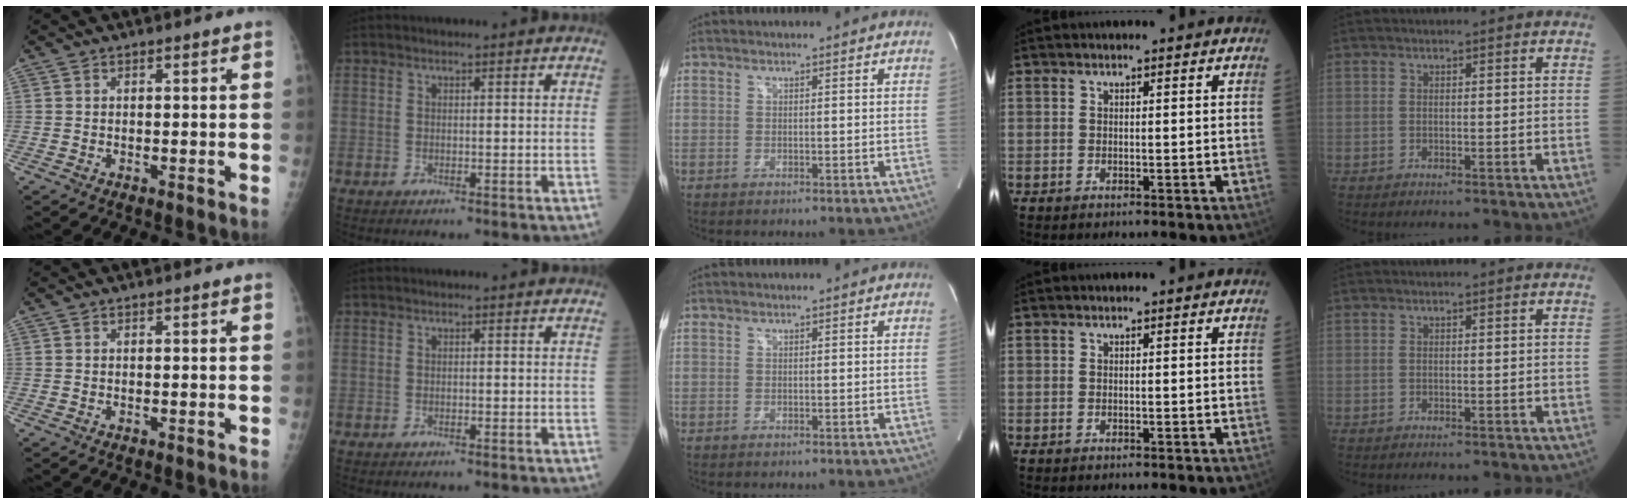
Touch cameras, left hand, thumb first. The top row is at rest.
{}